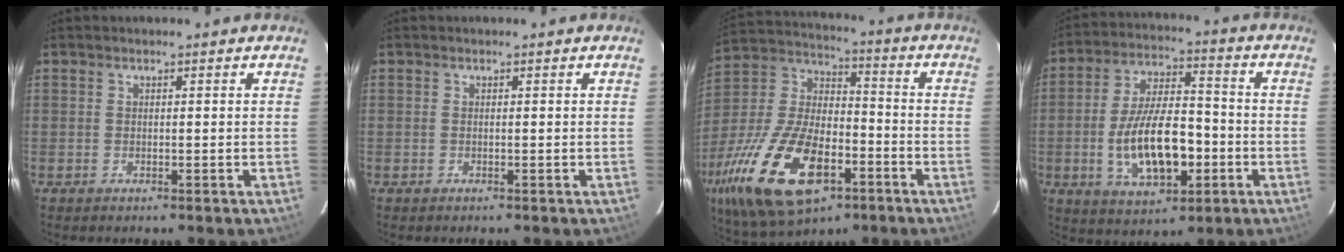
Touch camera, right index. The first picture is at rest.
{"total": 0.0}
{"total": 25.3, "force": [-11.5, 12.4, 18.8], "torque": [-0.401, -0.028, -0.192]}
{"total": 15.2, "force": [-3.9, 6.9, 13.0], "torque": [-0.253, 0.004, -0.054]}